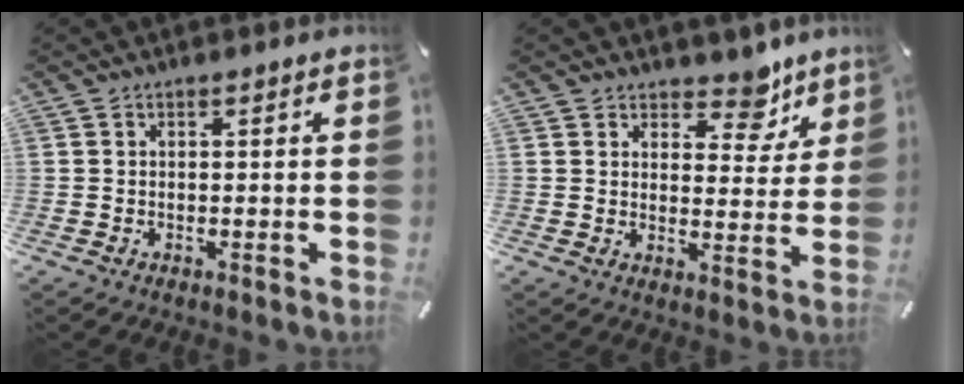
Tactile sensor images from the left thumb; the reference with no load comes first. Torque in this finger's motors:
{"motor_torque": [0.43, -0.33, 0.09, -0.11, 0.03]}